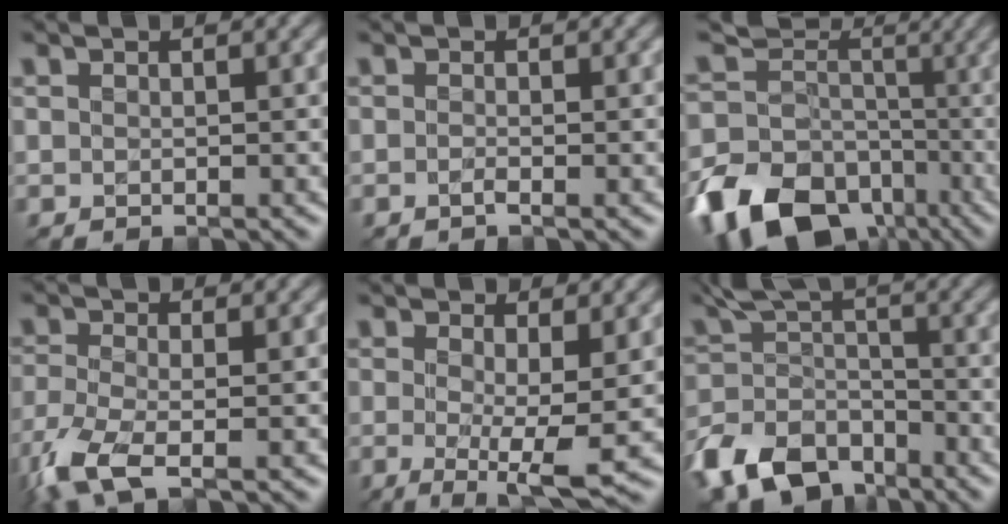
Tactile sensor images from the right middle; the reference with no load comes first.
{"total": 0.8, "force": [-0.4, 0.1, 0.7], "torque": [-0.013, -0.005, -0.008]}
{"total": 17.7, "force": [-7.7, 13.8, 8.0], "torque": [-0.179, -0.035, -0.125]}
{"total": 5.9, "force": [-3.2, 1.9, 4.5], "torque": [-0.114, -0.019, -0.072]}
{"total": 5.4, "force": [-0.4, 1.1, 5.3], "torque": [-0.087, -0.016, -0.006]}
{"total": 8.7, "force": [-6.0, 4.9, 3.9], "torque": [-0.067, -0.008, -0.123]}